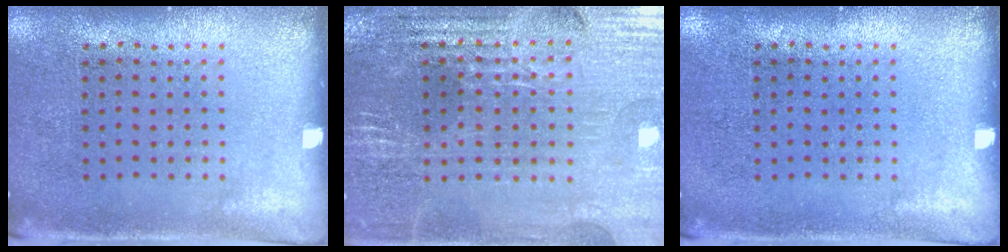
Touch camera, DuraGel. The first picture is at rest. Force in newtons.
{"total": 3.2, "press": 3.2, "slide": 0.4}
{"total": 0.0}